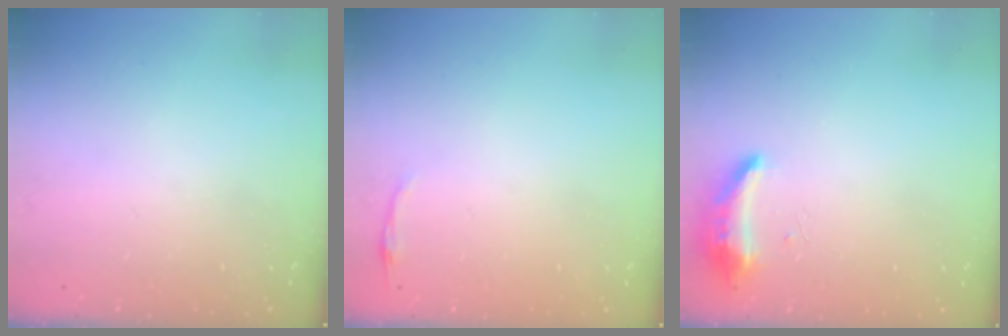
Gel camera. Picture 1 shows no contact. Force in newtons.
{"total": 2.8, "press": 2.8, "slide": 0.6}
{"total": 16.8, "press": 10.1, "slide": 13.4}